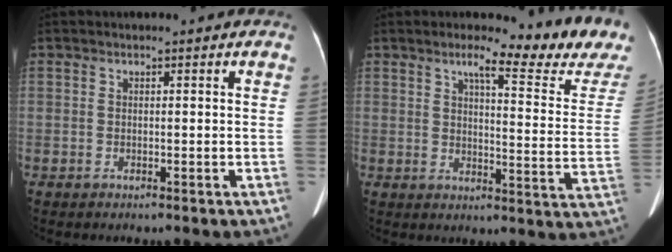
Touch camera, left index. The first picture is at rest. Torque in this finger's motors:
{"motor_torque": [0.25, -0.59, 0.03, 0.01]}